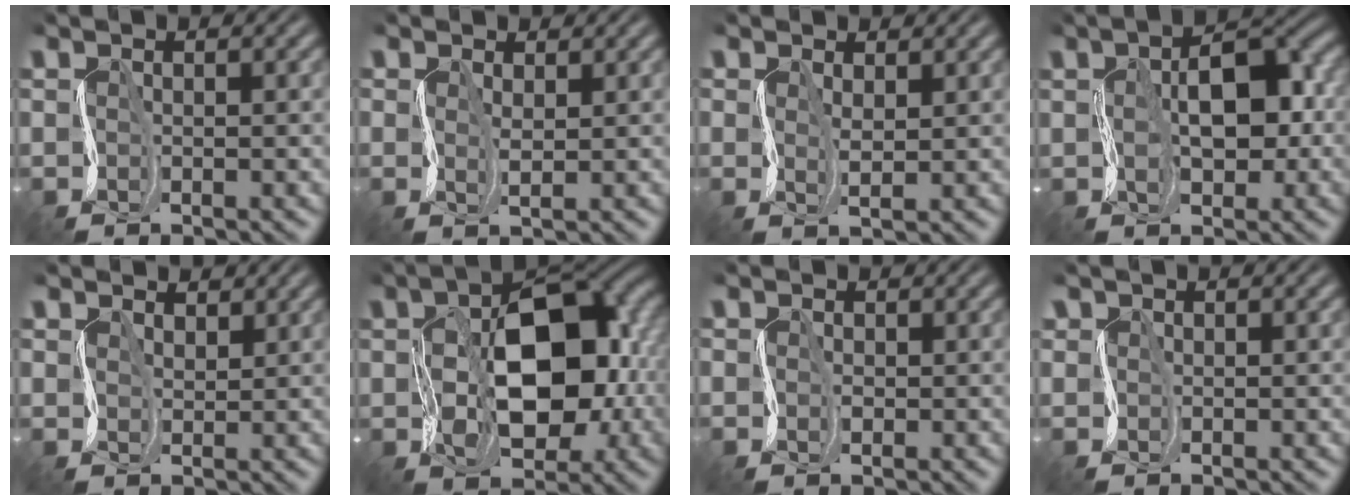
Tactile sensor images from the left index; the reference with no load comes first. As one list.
[{"total": 1.1, "force": [0.7, 0.8, 0.4], "torque": [-0.021, 0.007, 0.008]}, {"total": 1.4, "force": [0.8, 0.9, 0.7], "torque": [-0.026, 0.007, 0.011]}, {"total": 6.0, "force": [0.1, 3.3, 5.0], "torque": [-0.081, 0.017, -0.006]}, {"total": 3.2, "force": [2.3, 2.1, 0.8], "torque": [-0.034, 0.008, 0.031]}, {"total": 11.0, "force": [0.3, 6.7, 8.6], "torque": [-0.135, 0.006, 0.007]}, {"total": 1.1, "force": [0.2, 1.0, 0.0], "torque": [-0.009, 0.006, 0.002]}, {"total": 0.9, "force": [0.2, 0.9, 0.1], "torque": [0.007, 0.006, 0.002]}]